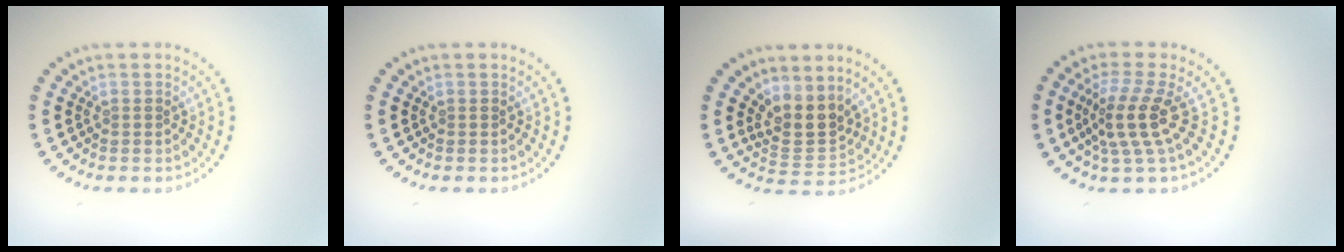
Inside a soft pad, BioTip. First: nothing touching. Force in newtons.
{"total": 0.0}
{"total": 3.4, "press": 2.8, "slide": 2.0}
{"total": 3.5, "press": 2.7, "slide": 2.3}